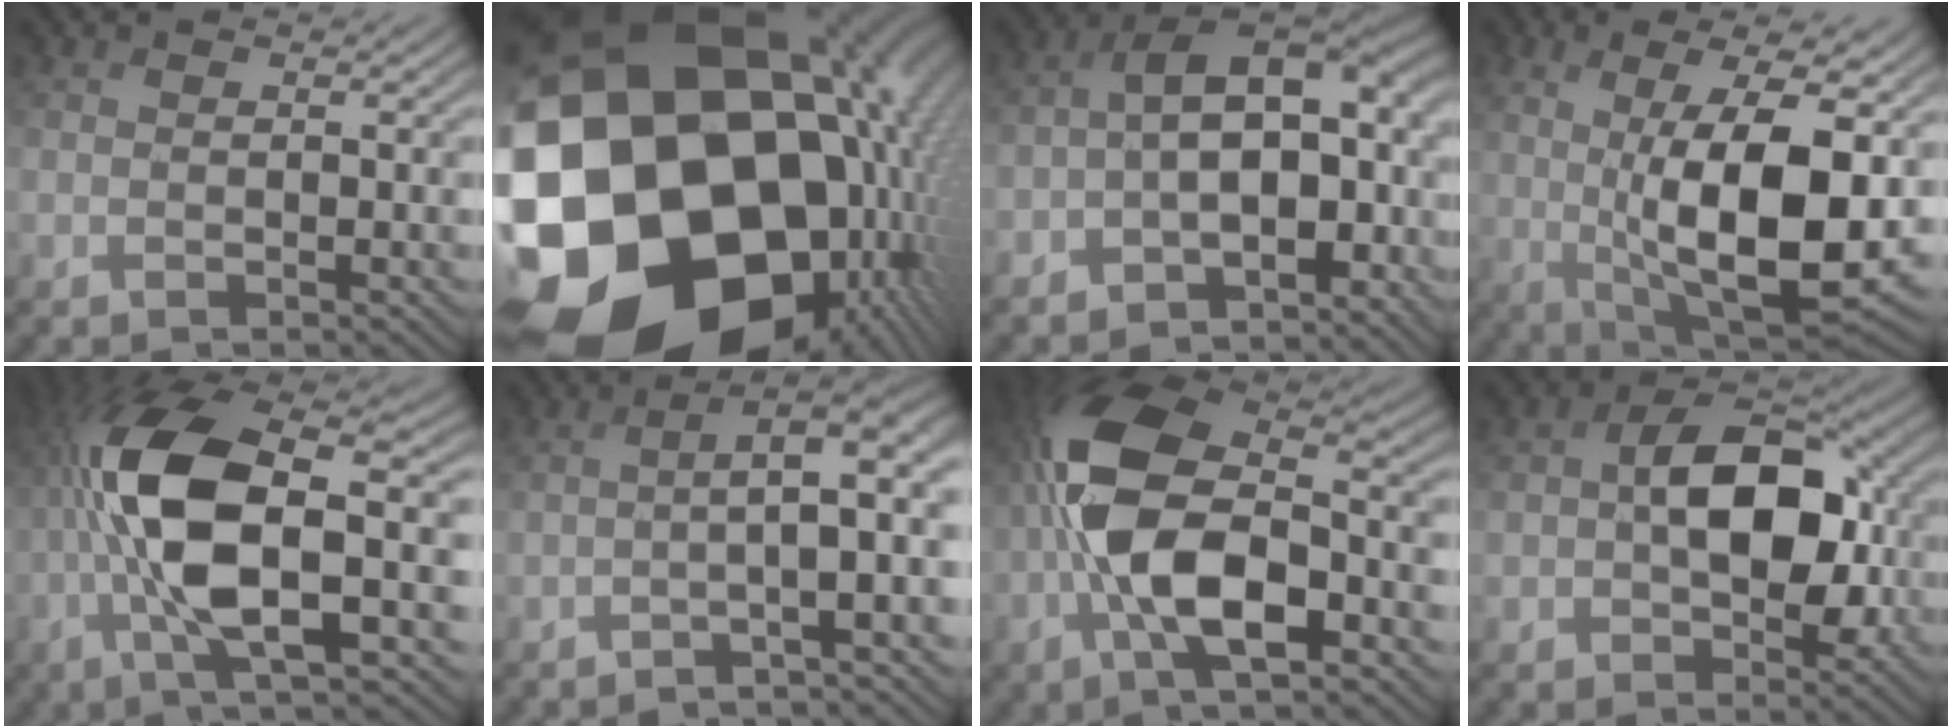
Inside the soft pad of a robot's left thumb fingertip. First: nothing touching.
{"total": 25.2, "force": [-2.8, 20.1, 14.9], "torque": [-0.294, -0.049, -0.068]}
{"total": 15.5, "force": [-2.1, 8.4, 12.8], "torque": [-0.216, -0.008, -0.013]}
{"total": 15.2, "force": [0.5, 5.6, 14.1], "torque": [-0.247, -0.005, 0.014]}
{"total": 13.2, "force": [-0.9, 4.5, 12.3], "torque": [-0.261, 0.009, -0.023]}
{"total": 6.9, "force": [-1.4, 1.5, 6.6], "torque": [-0.093, 0.011, -0.035]}
{"total": 13.9, "force": [-2.8, 6.5, 12.0], "torque": [-0.248, 0.001, -0.070]}
{"total": 10.3, "force": [0.0, 6.7, 7.8], "torque": [-0.119, 0.006, -0.008]}